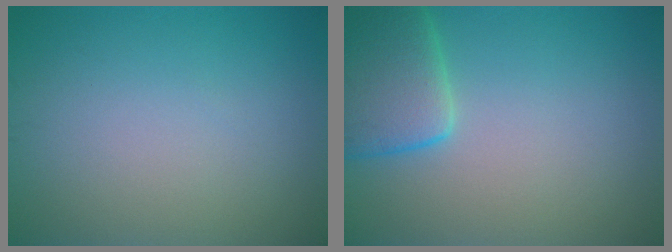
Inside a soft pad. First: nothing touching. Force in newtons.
{"total": 5.2, "press": 5.2, "slide": 0.4}